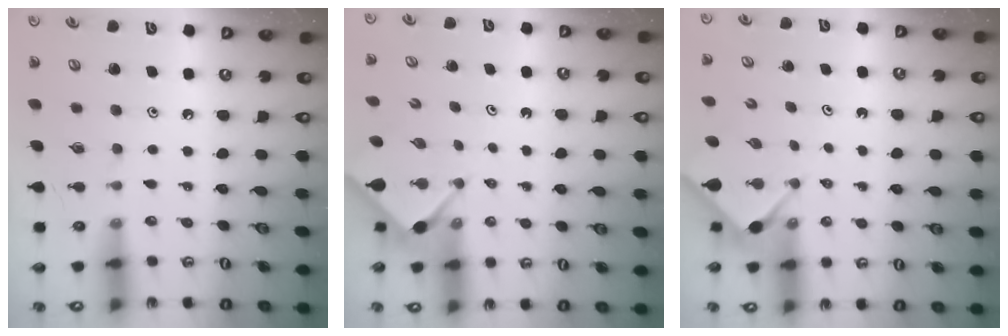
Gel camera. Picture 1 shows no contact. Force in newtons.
{"total": 3.1, "press": 3.0, "slide": 0.3}
{"total": 2.9, "press": 2.9, "slide": 0.4}